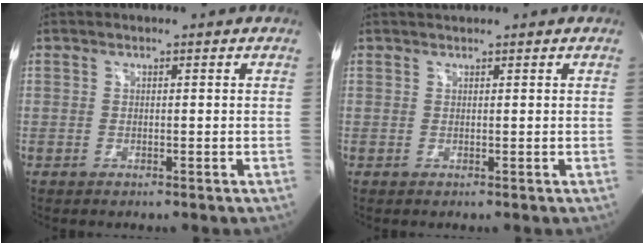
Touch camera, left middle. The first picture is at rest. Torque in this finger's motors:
{"motor_torque": [0.16, -0.02, -0.08, -0.01]}